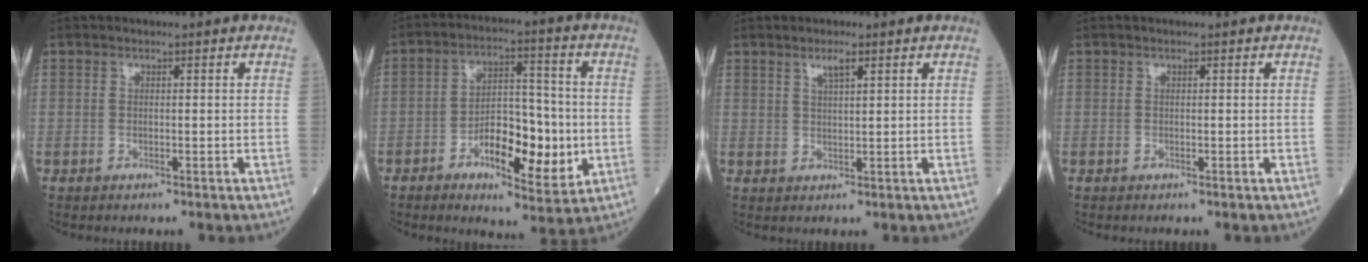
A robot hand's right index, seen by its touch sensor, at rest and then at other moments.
{"total": 12.0, "force": [-3.3, 4.6, 10.6], "torque": [-0.172, 0.007, -0.053]}
{"total": 2.3, "force": [1.5, 0.3, 1.8], "torque": [-0.036, 0.002, 0.029]}
{"total": 0.0}